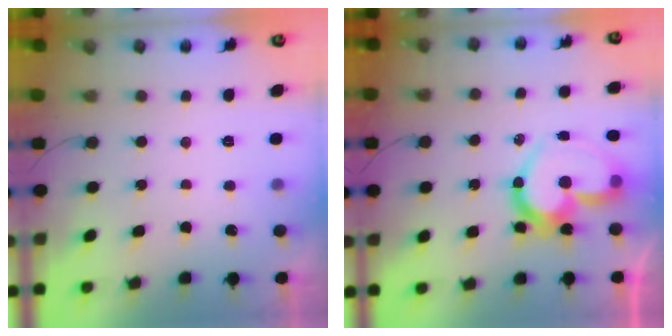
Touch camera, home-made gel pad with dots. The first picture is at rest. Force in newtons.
{"total": 18.9, "press": 18.8, "slide": 1.9}